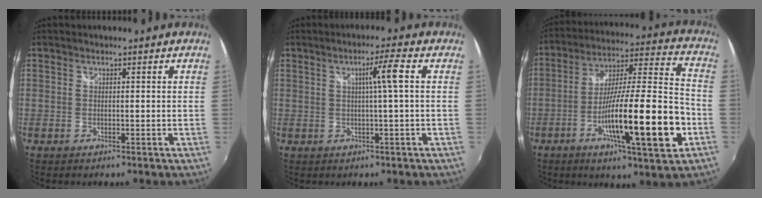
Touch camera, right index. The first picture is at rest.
{"total": 4.3, "force": [0.6, -1.0, 4.1], "torque": [-0.069, 0.005, 0.012]}
{"total": 21.4, "force": [-7.4, 2.4, 19.9], "torque": [-0.329, -0.013, -0.123]}